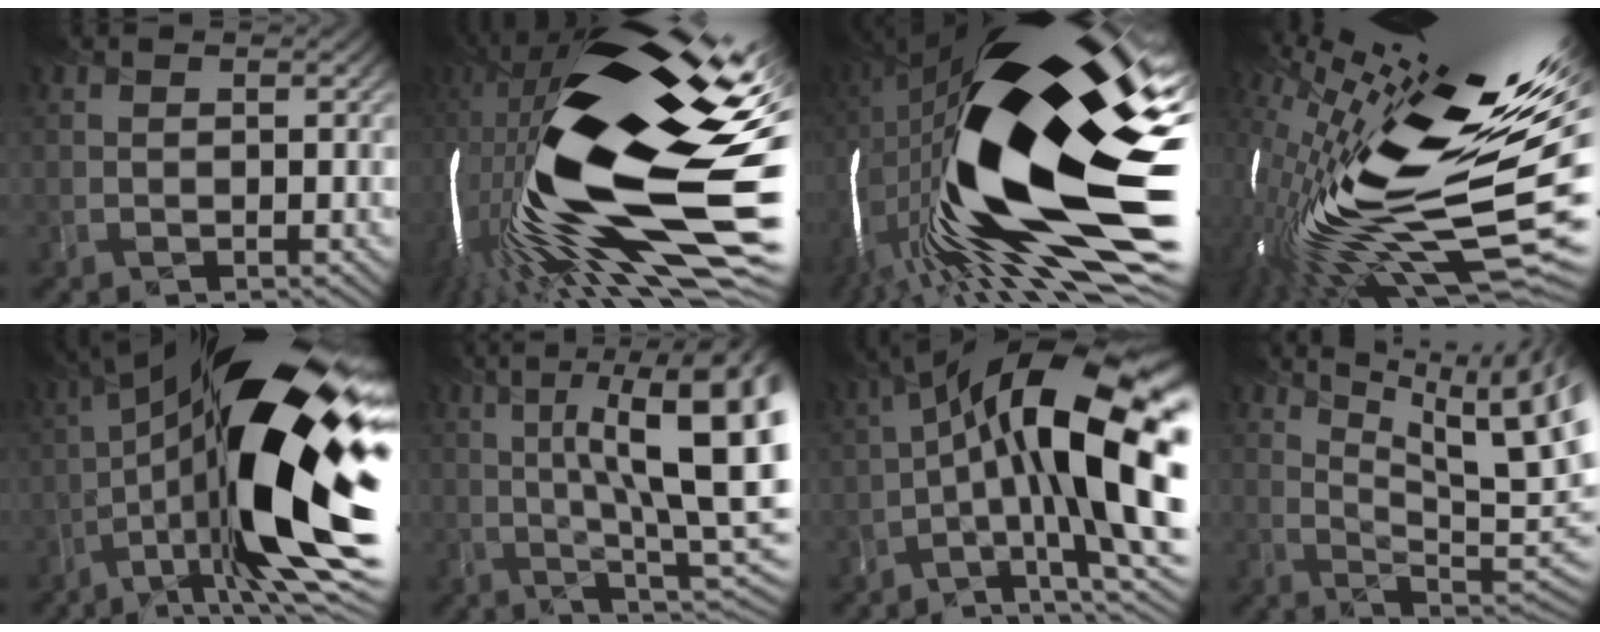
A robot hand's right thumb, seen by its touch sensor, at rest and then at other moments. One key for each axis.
{"total": 23.2, "fx": -1.8, "fy": 8.9, "fz": 21.4, "tx": -0.407, "ty": -0.021, "tz": -0.054}
{"total": 23.4, "fx": 0.3, "fy": 9.9, "fz": 21.2, "tx": -0.395, "ty": -0.061, "tz": -0.007}
{"total": 19.6, "fx": 0.3, "fy": 6.8, "fz": 18.4, "tx": -0.345, "ty": -0.028, "tz": 0.012}
{"total": 22.0, "fx": -1.8, "fy": 6.9, "fz": 20.8, "tx": -0.354, "ty": 0.004, "tz": -0.041}
{"total": 16.7, "fx": 3.1, "fy": 5.2, "fz": 15.5, "tx": -0.218, "ty": 0.021, "tz": 0.057}
{"total": 19.3, "fx": -0.8, "fy": 6.5, "fz": 18.2, "tx": -0.298, "ty": 0.022, "tz": -0.019}
{"total": 18.4, "fx": 8.8, "fy": 5.9, "fz": 15.0, "tx": -0.212, "ty": 0.030, "tz": 0.143}